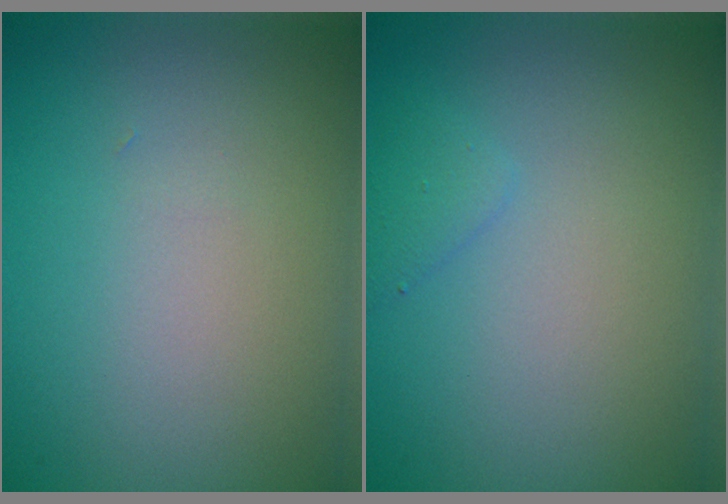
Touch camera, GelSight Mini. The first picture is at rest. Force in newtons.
{"total": 1.1, "press": 1.1, "slide": 0.0}